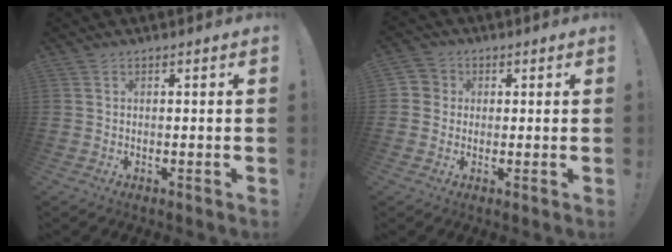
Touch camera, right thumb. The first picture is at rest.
{"total": 4.0, "force": [0.0, 3.8, 0.9], "torque": [-0.013, 0.006, 0.001]}